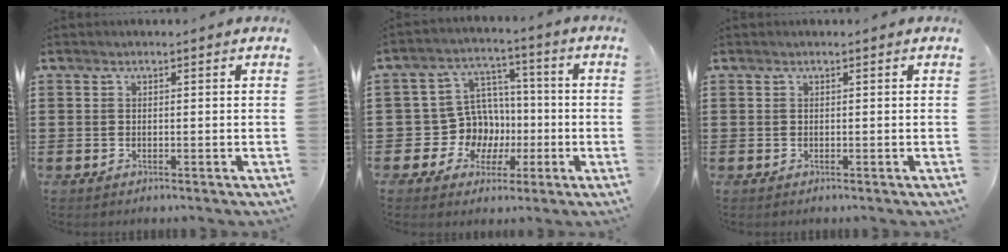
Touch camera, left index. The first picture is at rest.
{"total": 9.4, "force": [-0.9, 8.8, 3.0], "torque": [-0.106, 0.003, -0.009]}
{"total": 0.0}